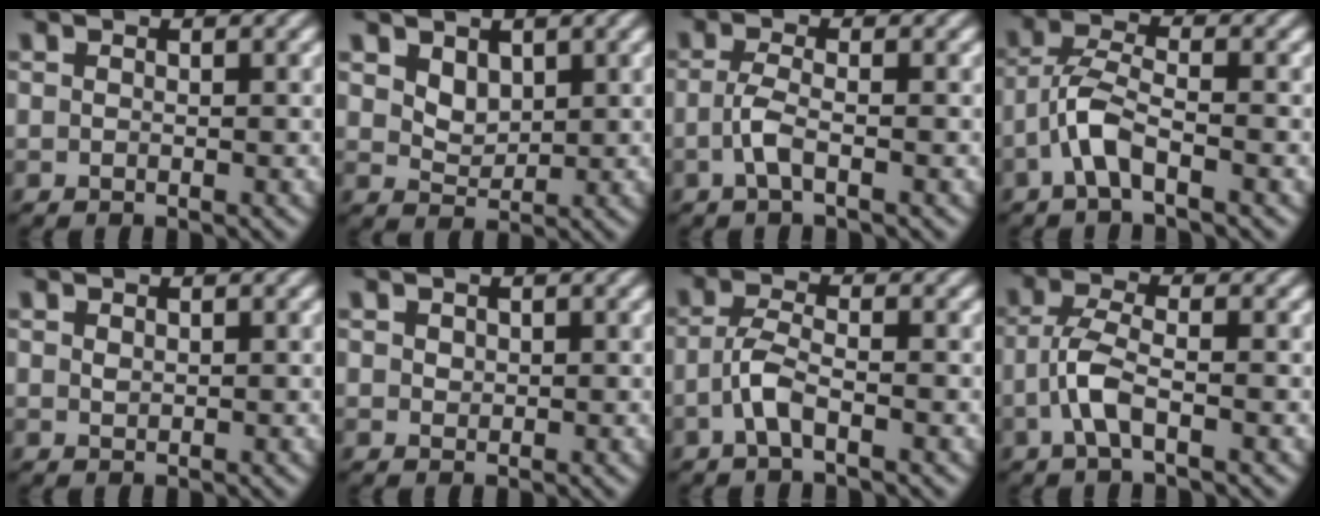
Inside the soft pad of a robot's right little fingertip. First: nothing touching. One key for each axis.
{"total": 2.3, "fx": 1.4, "fy": 1.2, "fz": 1.3, "tx": -0.025, "ty": -0.015, "tz": 0.038}
{"total": 2.1, "fx": -1.2, "fy": -0.3, "fz": 1.7, "tx": -0.038, "ty": -0.010, "tz": -0.015}
{"total": 3.1, "fx": -1.2, "fy": 1.2, "fz": 2.6, "tx": -0.063, "ty": -0.015, "tz": -0.017}
{"total": 0.6, "fx": 0.3, "fy": -0.5, "fz": 0.1, "tx": -0.001, "ty": -0.008, "tz": 0.015}
{"total": 0.5, "fx": 0.5, "fy": 0.1, "fz": 0.2, "tx": -0.002, "ty": -0.009, "tz": 0.019}
{"total": 2.7, "fx": -1.4, "fy": 0.7, "fz": 2.2, "tx": -0.047, "ty": -0.009, "tz": -0.022}
{"total": 3.1, "fx": -1.1, "fy": 0.7, "fz": 2.8, "tx": -0.063, "ty": -0.013, "tz": -0.013}